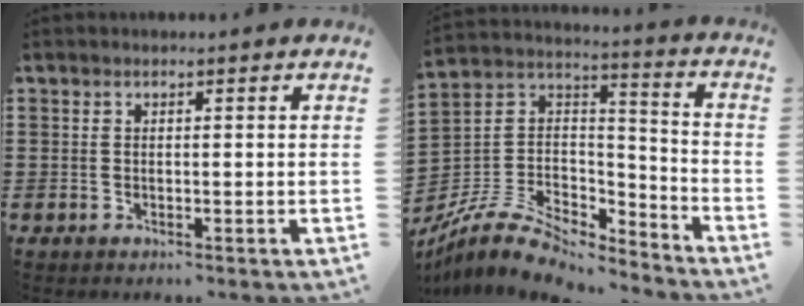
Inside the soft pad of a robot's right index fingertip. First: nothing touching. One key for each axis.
{"total": 8.6, "fx": -6.9, "fy": 3.8, "fz": 3.3, "tx": -0.083, "ty": 0.009, "tz": -0.136}